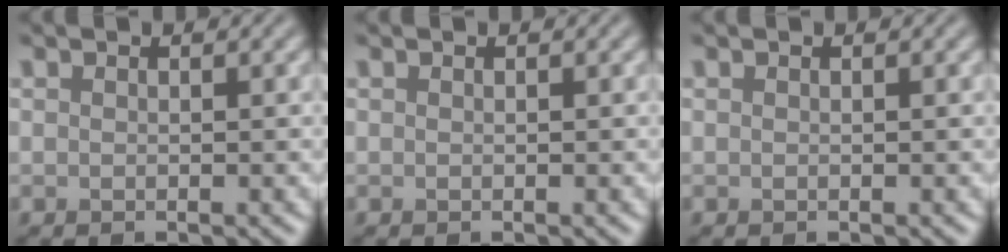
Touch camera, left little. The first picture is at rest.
{"total": 0.0}
{"total": 0.0}